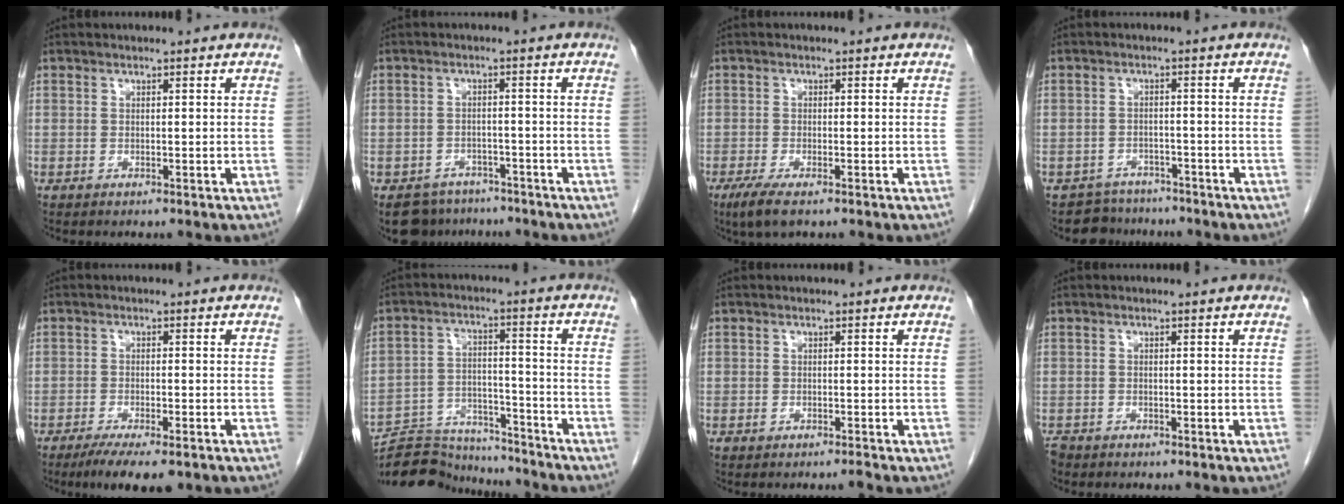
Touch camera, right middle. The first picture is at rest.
{"total": 6.0, "force": [-5.0, 3.3, 0.0], "torque": [0.011, 0.010, -0.071]}
{"total": 3.4, "force": [-2.2, 0.6, 2.6], "torque": [-0.056, -0.010, -0.040]}
{"total": 4.4, "force": [-3.7, 2.1, -1.0], "torque": [0.020, 0.014, -0.060]}
{"total": 7.4, "force": [-5.4, 1.4, 4.9], "torque": [-0.073, -0.016, -0.080]}
{"total": 15.8, "force": [-15.2, 3.3, 2.7], "torque": [-0.053, 0.024, -0.231]}
{"total": 0.7, "force": [-0.6, -0.1, 0.3], "torque": [-0.004, 0.000, -0.010]}
{"total": 1.8, "force": [-1.6, 0.9, 0.3], "torque": [-0.011, -0.002, -0.027]}